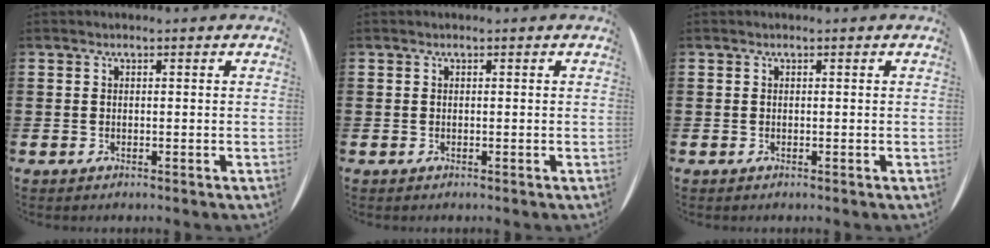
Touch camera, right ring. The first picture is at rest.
{"total": 0.0}
{"total": 0.0}